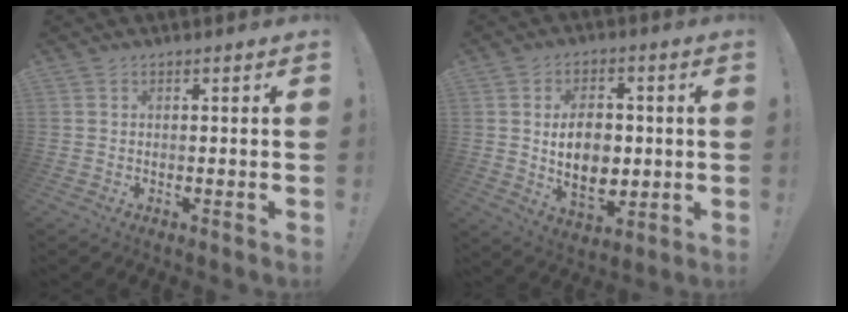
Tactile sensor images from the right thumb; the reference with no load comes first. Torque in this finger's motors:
{"motor_torque": [0.04, 0.81, 0.54, 0.74, 0.01]}